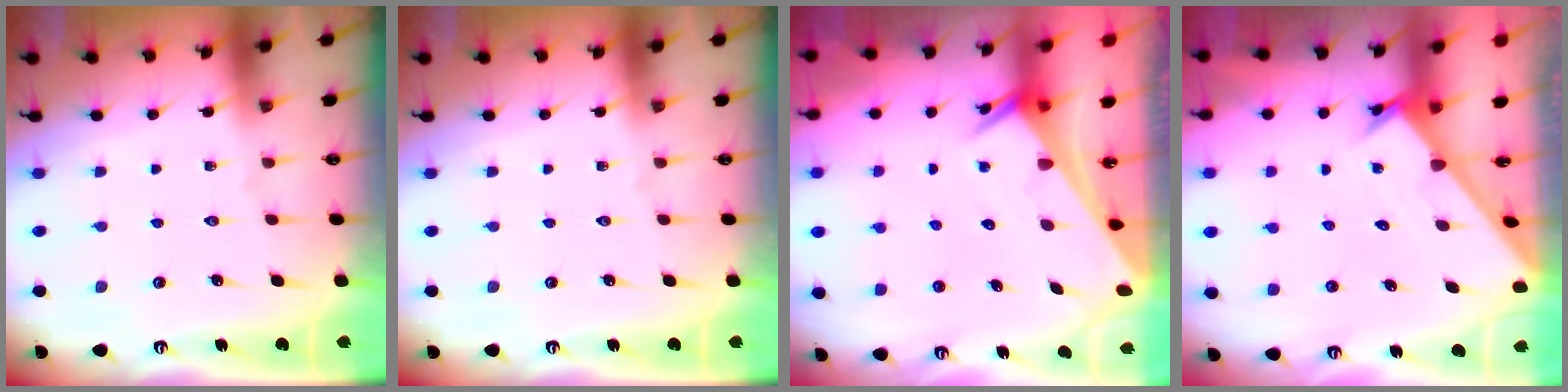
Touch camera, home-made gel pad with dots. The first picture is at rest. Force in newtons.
{"total": 0.0}
{"total": 2.6, "press": 2.6, "slide": 0.1}
{"total": 1.7, "press": 1.7, "slide": 0.1}